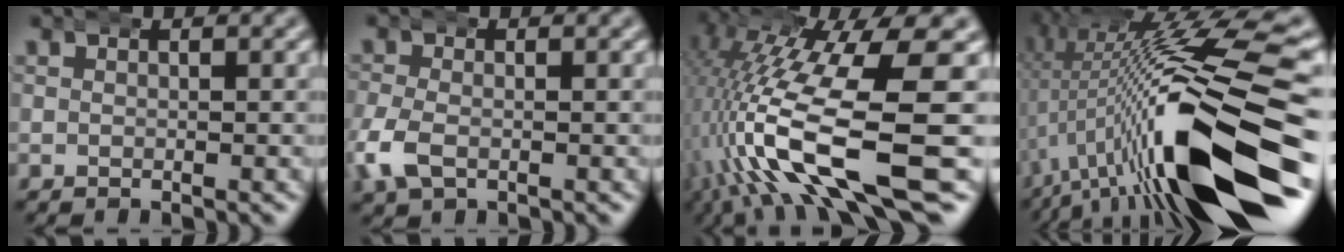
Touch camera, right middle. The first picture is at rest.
{"total": 3.2, "force": [-1.0, 2.3, 2.0], "torque": [-0.066, -0.006, -0.014]}
{"total": 14.2, "force": [-3.6, 5.7, 12.5], "torque": [-0.238, -0.020, -0.042]}
{"total": 15.6, "force": [-0.9, 4.3, 15.0], "torque": [-0.209, 0.029, -0.022]}